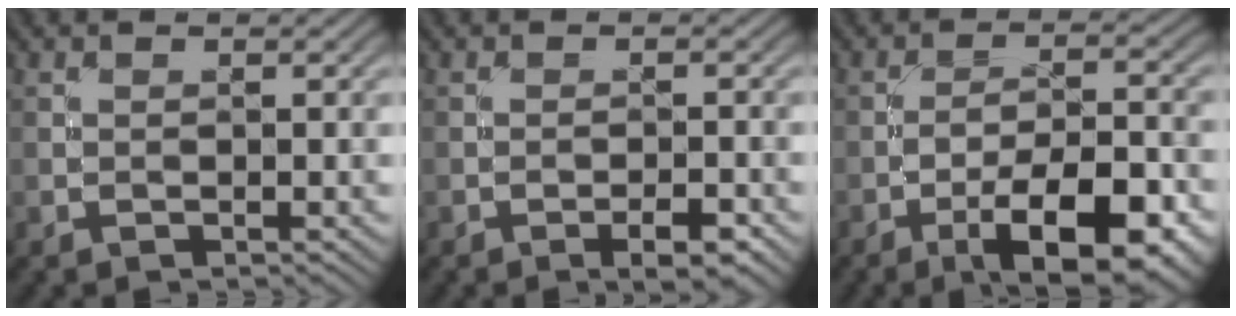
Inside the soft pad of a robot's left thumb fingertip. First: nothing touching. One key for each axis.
{"total": 3.2, "fx": -1.9, "fy": 0.9, "fz": 2.4, "tx": -0.037, "ty": 0.004, "tz": -0.028}
{"total": 11.8, "fx": -6.3, "fy": 3.8, "fz": 9.3, "tx": -0.145, "ty": 0.004, "tz": -0.100}